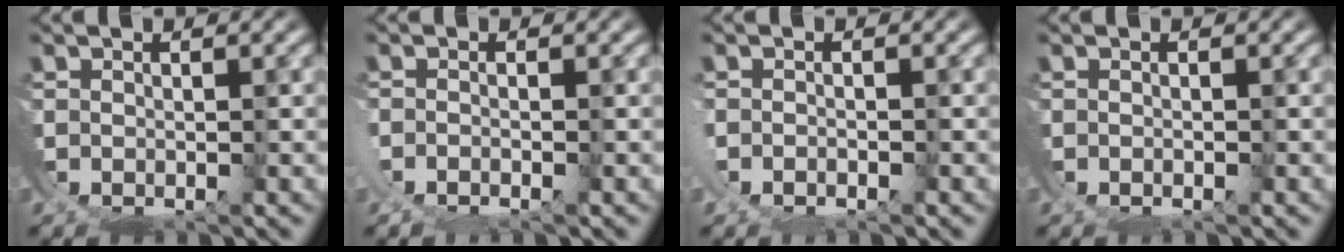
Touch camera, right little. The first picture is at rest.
{"total": 1.0, "force": [-0.7, -0.4, 0.5], "torque": [-0.002, -0.001, -0.012]}
{"total": 0.8, "force": [-0.1, -0.8, -0.1], "torque": [0.011, 0.005, -0.004]}
{"total": 0.7, "force": [0.3, -0.7, 0.0], "torque": [0.006, 0.003, 0.003]}